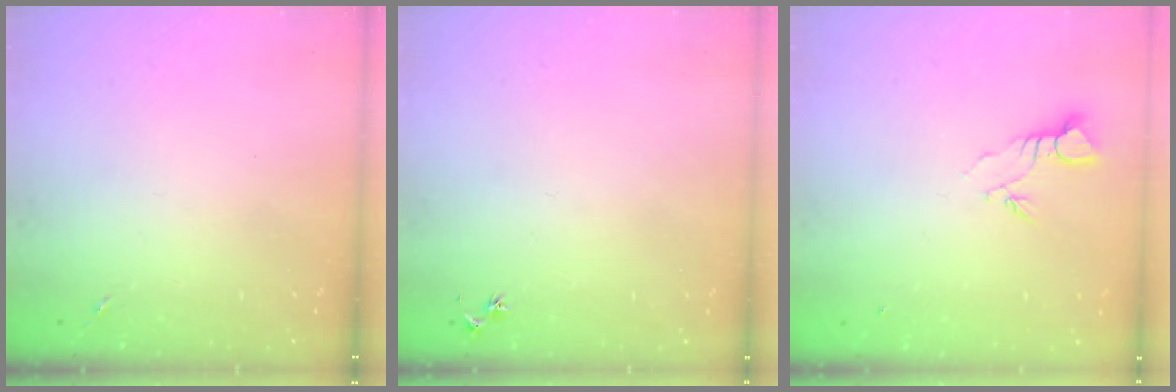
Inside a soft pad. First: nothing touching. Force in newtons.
{"total": 3.0, "press": 2.9, "slide": 0.3}
{"total": 3.5, "press": 3.5, "slide": 0.2}